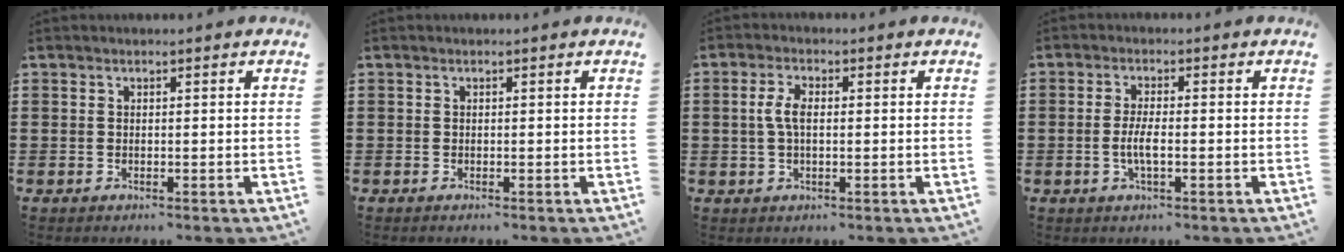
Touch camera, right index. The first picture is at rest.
{"total": 0.0}
{"total": 3.9, "force": [0.2, 1.7, 3.5], "torque": [-0.083, 0.000, -0.004]}
{"total": 3.4, "force": [-0.8, 0.8, 3.2], "torque": [-0.071, -0.005, -0.019]}